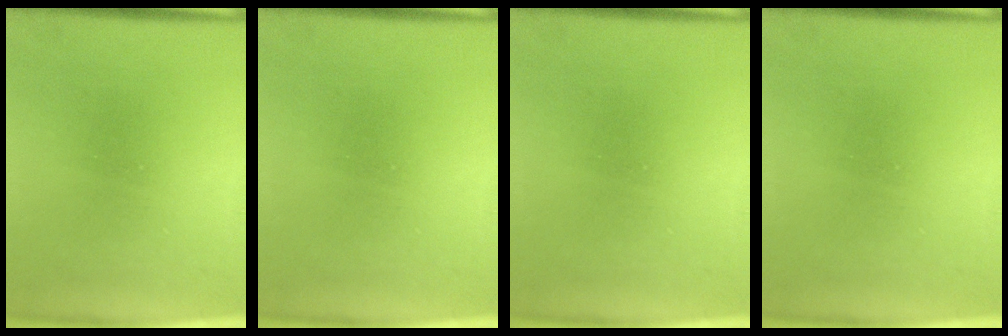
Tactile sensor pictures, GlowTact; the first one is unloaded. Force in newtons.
{"total": 0.0}
{"total": 0.0}
{"total": 0.0}